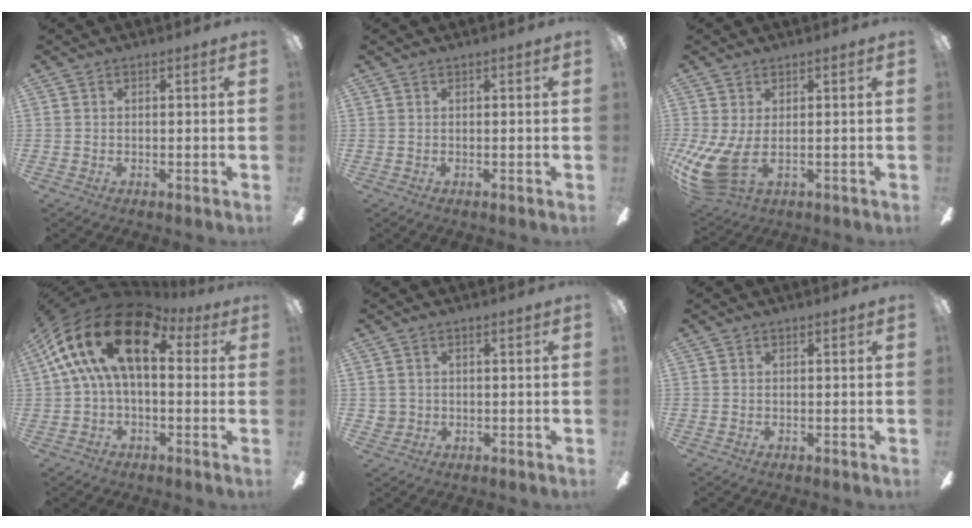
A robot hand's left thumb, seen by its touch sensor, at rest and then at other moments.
{"total": 0.0}
{"total": 10.8, "force": [-1.0, 4.7, 9.6], "torque": [-0.213, -0.020, -0.014]}
{"total": 20.2, "force": [6.1, 10.7, 15.9], "torque": [-0.301, -0.011, 0.106]}
{"total": 2.3, "force": [-0.1, 2.3, 0.0], "torque": [-0.004, 0.004, -0.002]}
{"total": 0.0}